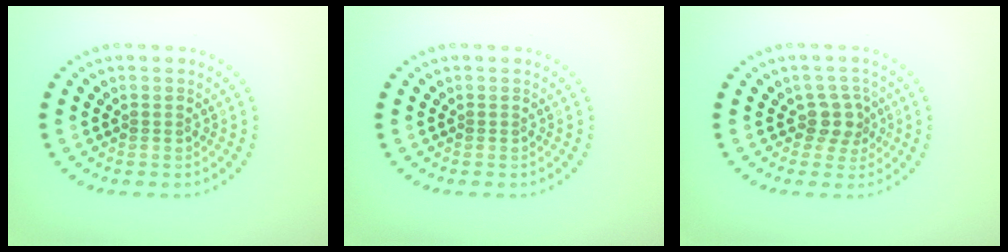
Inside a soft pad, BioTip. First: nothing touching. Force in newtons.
{"total": 0.0}
{"total": 2.3, "press": 1.9, "slide": 1.3}